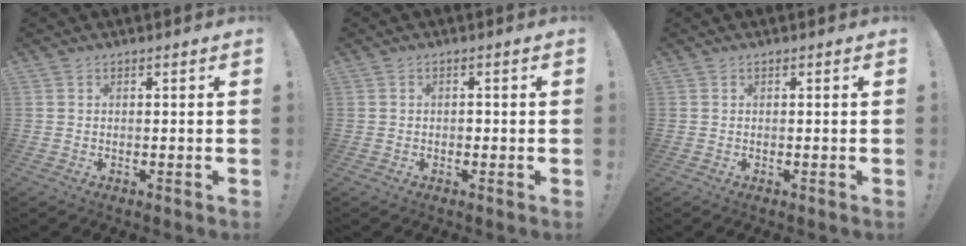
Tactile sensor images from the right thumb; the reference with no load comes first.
{"total": 1.1, "force": [-0.7, 0.7, 0.4], "torque": [-0.013, 0.004, -0.012]}
{"total": 0.0}